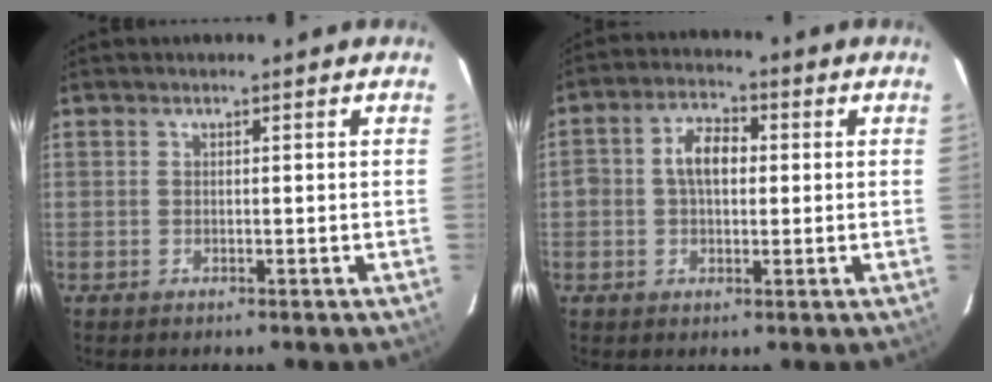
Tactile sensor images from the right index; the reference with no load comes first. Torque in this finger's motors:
{"motor_torque": [0.17, -0.02, 0.17, 0.09]}